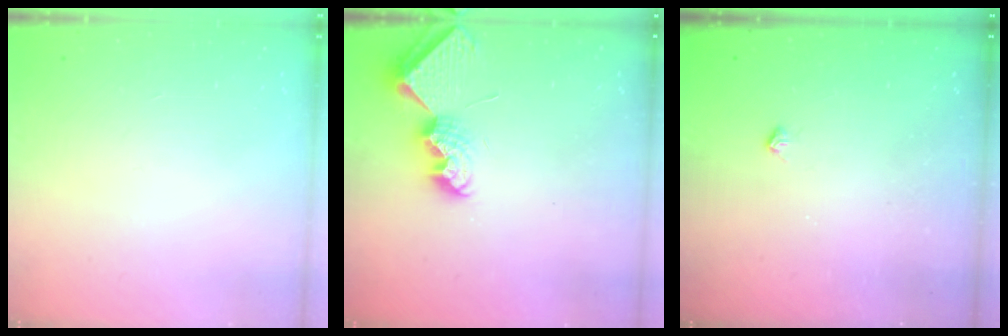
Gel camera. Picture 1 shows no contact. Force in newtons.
{"total": 8.0, "press": 8.0, "slide": 0.2}
{"total": 3.5, "press": 3.4, "slide": 0.5}